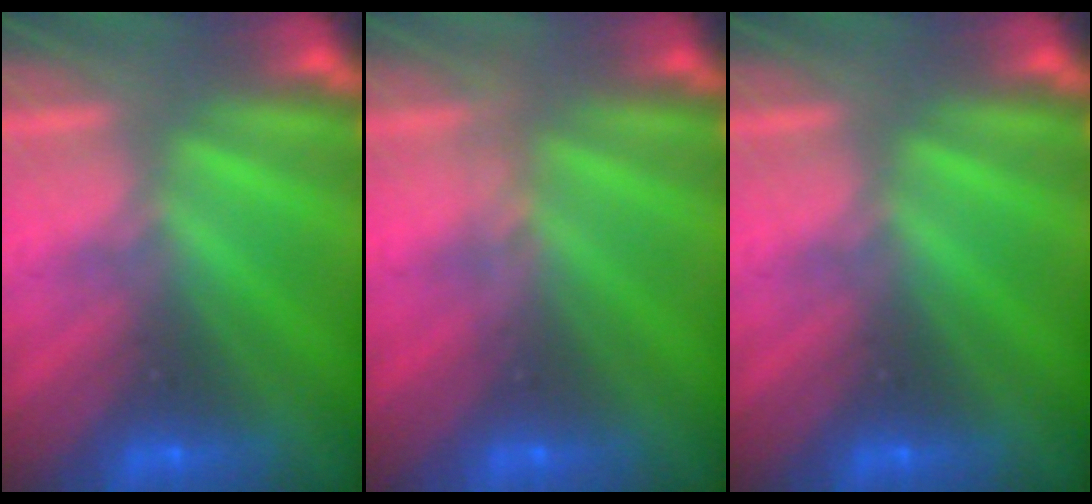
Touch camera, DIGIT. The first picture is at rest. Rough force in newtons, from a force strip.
{"total": 3.4}
{"total": 0.0}